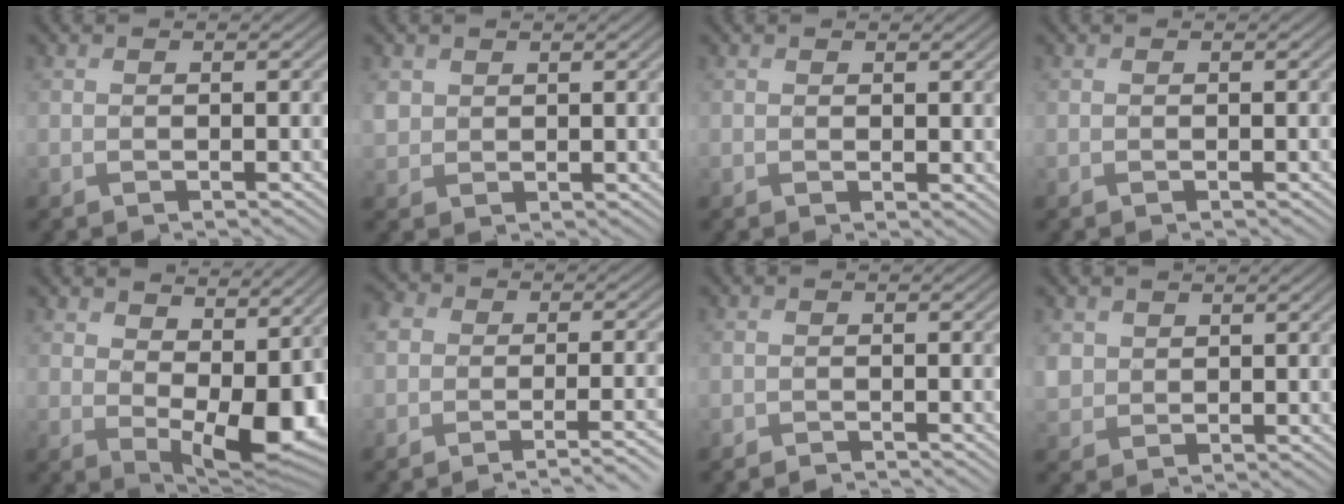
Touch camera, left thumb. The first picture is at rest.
{"total": 2.2, "force": [1.2, 1.8, 0.6], "torque": [-0.024, 0.000, 0.025]}
{"total": 0.9, "force": [0.5, 0.5, 0.5], "torque": [-0.007, -0.004, 0.012]}
{"total": 0.0}
{"total": 9.7, "force": [3.0, 5.2, 7.6], "torque": [-0.120, -0.021, 0.061]}
{"total": 5.3, "force": [-3.1, 2.1, 3.8], "torque": [-0.054, -0.002, -0.040]}
{"total": 1.1, "force": [-1.1, 0.0, 0.2], "torque": [-0.001, 0.000, -0.023]}
{"total": 2.4, "force": [1.1, 2.0, 0.6], "torque": [-0.029, -0.001, 0.025]}